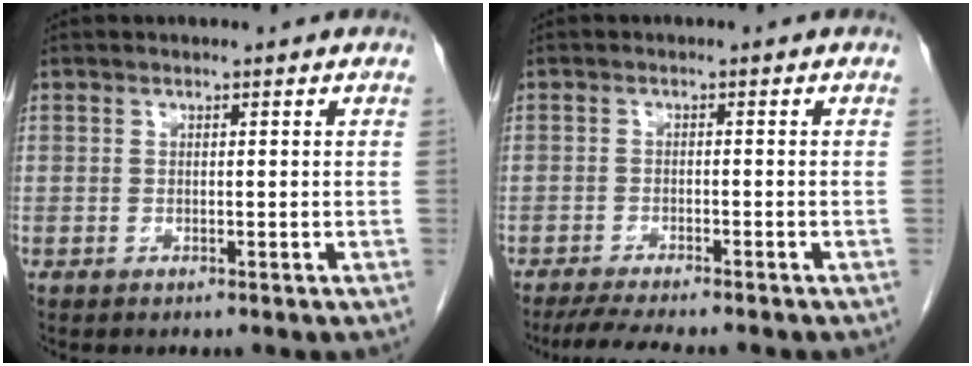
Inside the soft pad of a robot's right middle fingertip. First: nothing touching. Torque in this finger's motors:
{"motor_torque": [0.32, -0.19, 0.03, 0.04]}